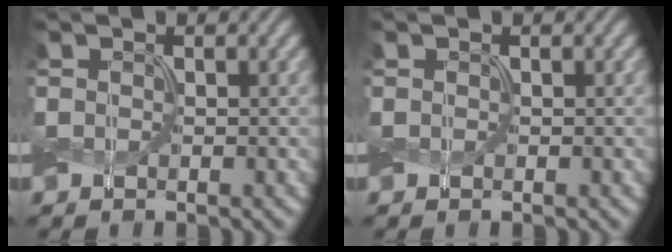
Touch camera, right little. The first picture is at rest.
{"total": 0.0}